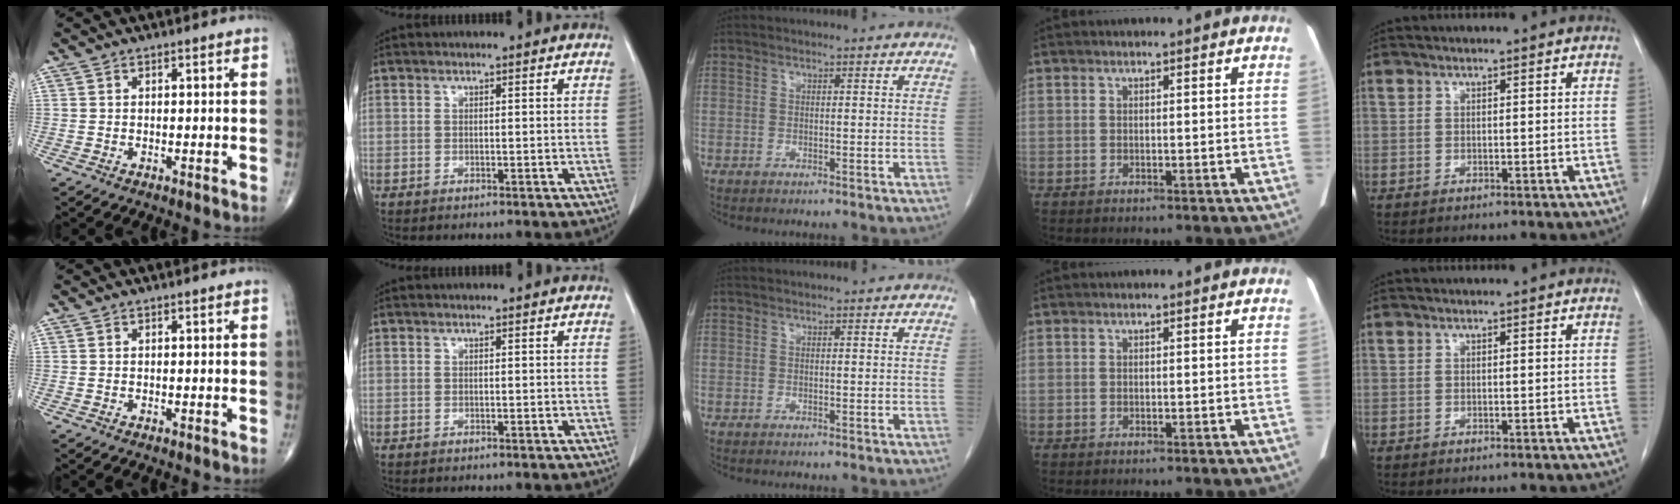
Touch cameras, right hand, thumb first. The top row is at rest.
{}